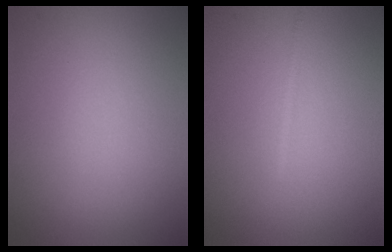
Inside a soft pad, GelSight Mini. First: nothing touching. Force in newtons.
{"total": 0.7, "press": 0.7, "slide": 0.1}